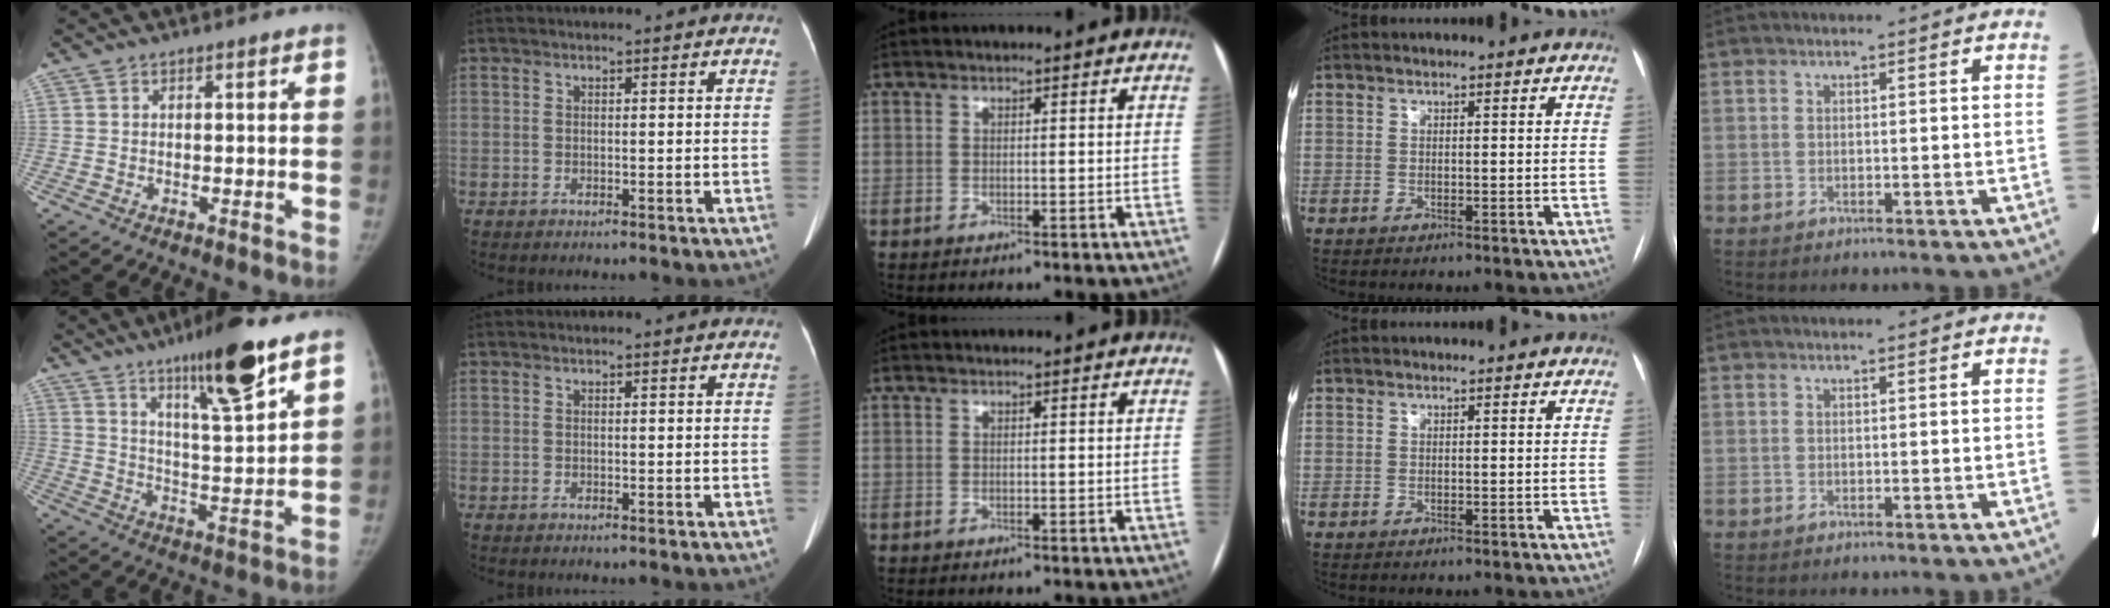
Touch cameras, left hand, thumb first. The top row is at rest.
{"thumb": {"total": 15.5, "force": [9.6, 2.2, 11.9], "torque": [-0.181, -0.055, 0.161]}}